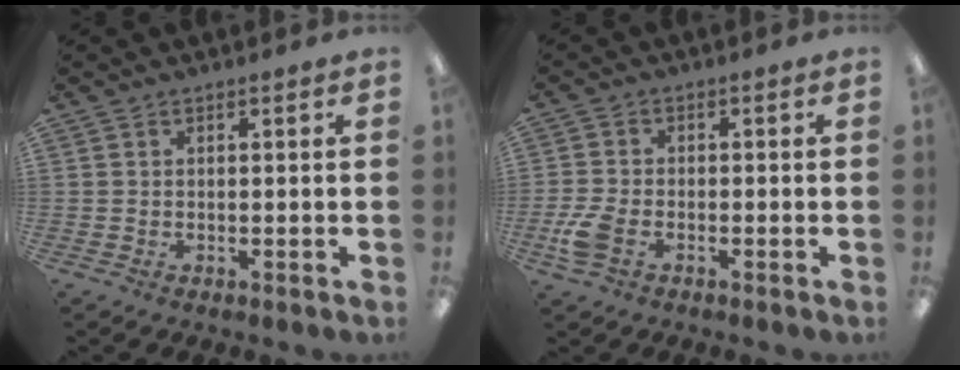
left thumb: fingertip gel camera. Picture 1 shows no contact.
{"total": 5.9, "force": [-2.4, 3.5, 4.1], "torque": [-0.094, 0.004, -0.047]}